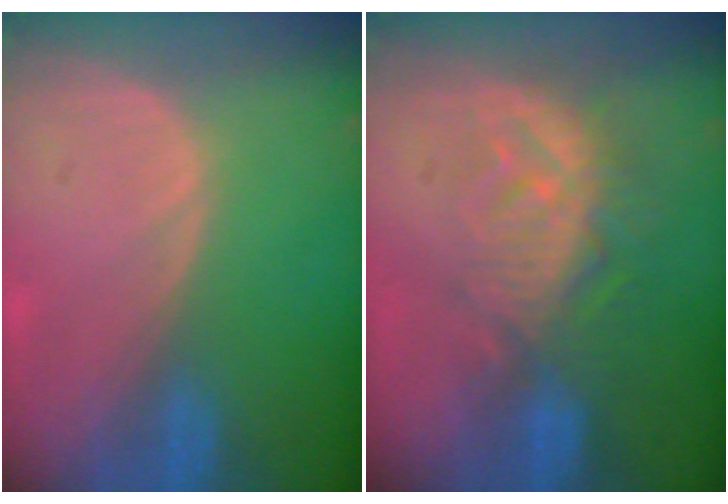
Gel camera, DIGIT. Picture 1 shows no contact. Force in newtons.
{"total": 9.3, "press": 8.1, "slide": 4.5}